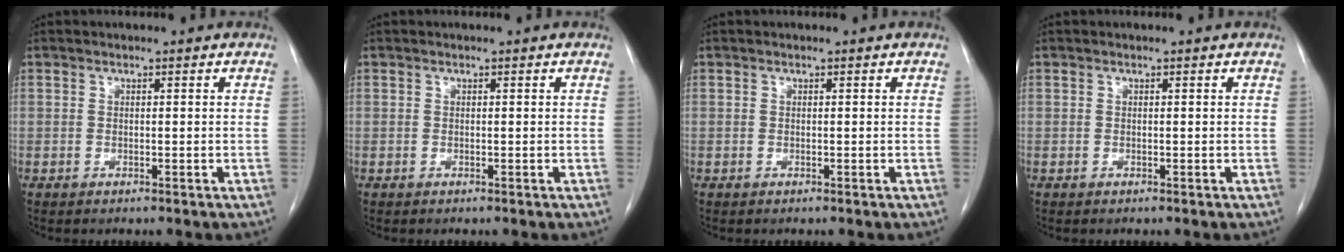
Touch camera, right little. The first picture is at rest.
{"total": 0.0}
{"total": 0.0}
{"total": 0.0}